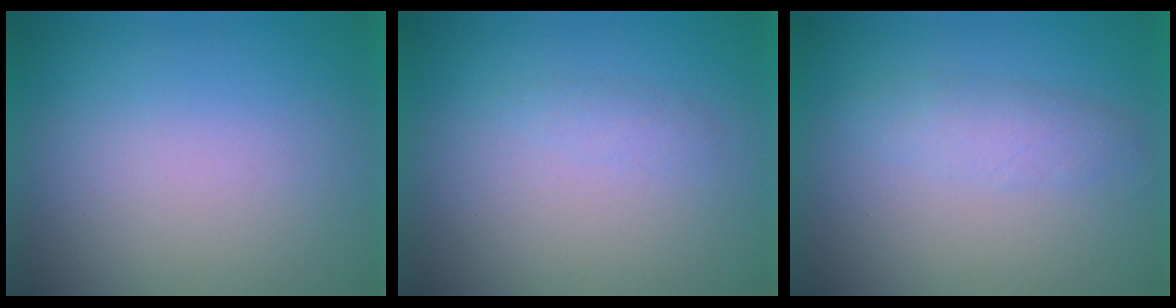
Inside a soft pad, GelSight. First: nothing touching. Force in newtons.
{"total": 1.1}
{"total": 2.5}